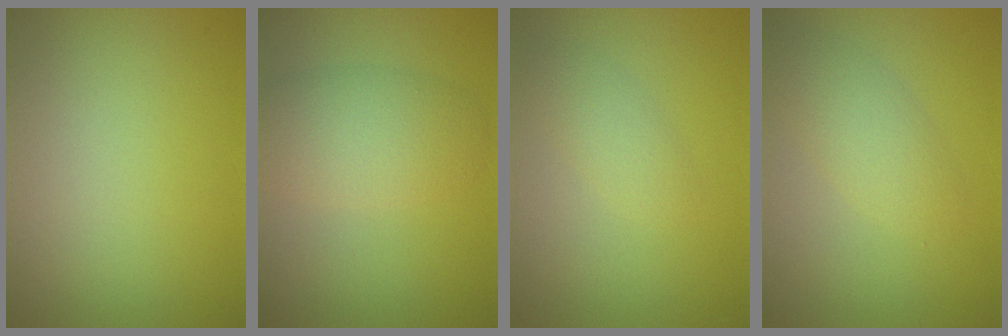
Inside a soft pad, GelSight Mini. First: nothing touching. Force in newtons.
{"total": 4.6, "press": 4.6, "slide": 0.1}
{"total": 1.7, "press": 1.7, "slide": 0.1}
{"total": 2.8, "press": 2.8, "slide": 0.2}